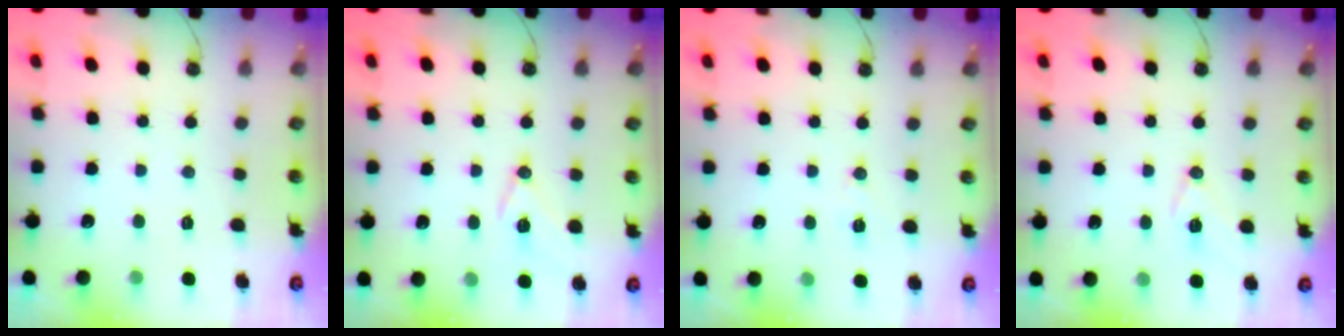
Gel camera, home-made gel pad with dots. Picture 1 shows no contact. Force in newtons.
{"total": 11.2, "press": 10.7, "slide": 3.3}
{"total": 5.8, "press": 4.9, "slide": 3.1}
{"total": 9.6, "press": 8.9, "slide": 3.4}